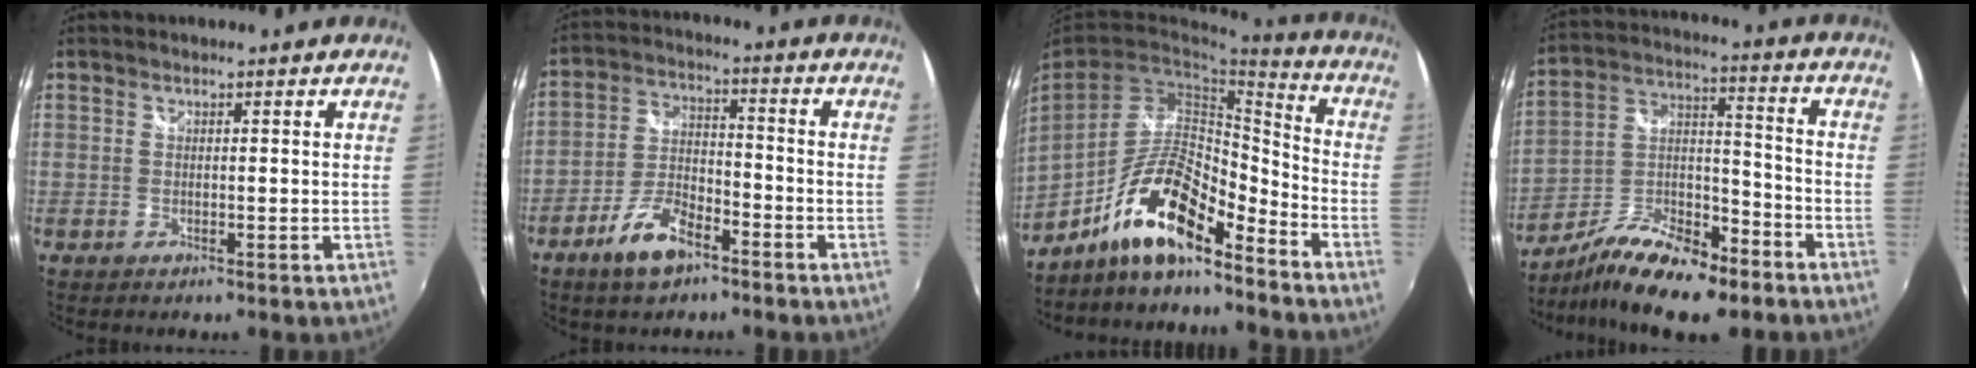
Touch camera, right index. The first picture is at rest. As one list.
[{"total": 9.8, "force": [-6.5, 4.0, 6.1], "torque": [-0.128, 0.012, -0.118]}, {"total": 14.1, "force": [-9.9, 4.0, 9.2], "torque": [-0.189, -0.003, -0.184]}, {"total": 17.6, "force": [-11.8, 6.4, 11.4], "torque": [-0.224, -0.009, -0.206]}]